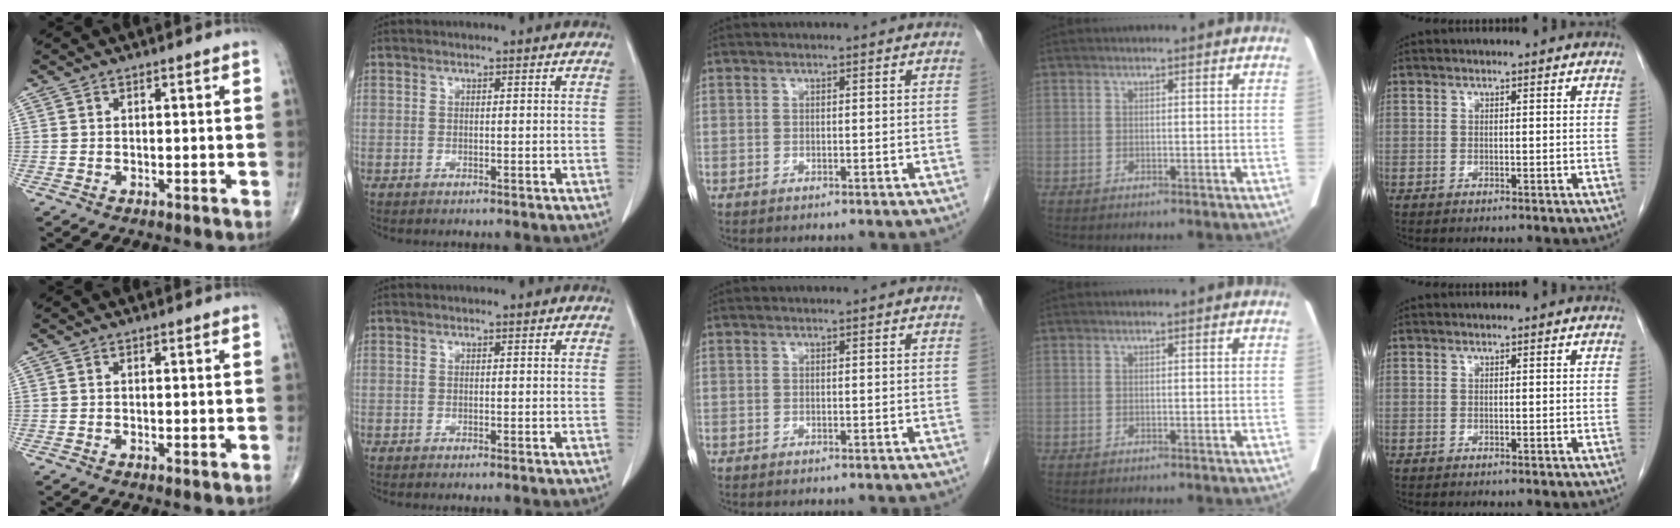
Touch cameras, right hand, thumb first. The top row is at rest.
{"thumb": {"total": 0.6, "force": [0.0, 0.1, 0.5], "torque": [-0.013, -0.004, -0.002]}}